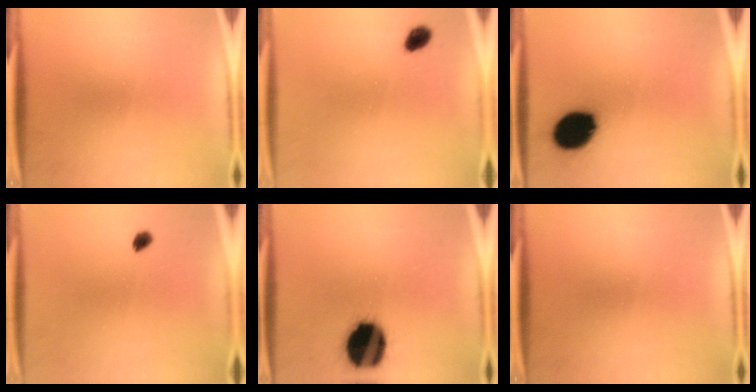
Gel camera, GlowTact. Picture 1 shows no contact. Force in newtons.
{"total": 2.9}
{"total": 13.6}
{"total": 1.7}
{"total": 19.1}
{"total": 0.0}